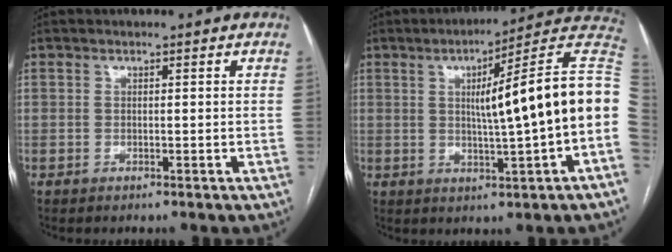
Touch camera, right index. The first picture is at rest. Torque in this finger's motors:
{"motor_torque": [1.85, -0.03, 0.59, 0.20]}